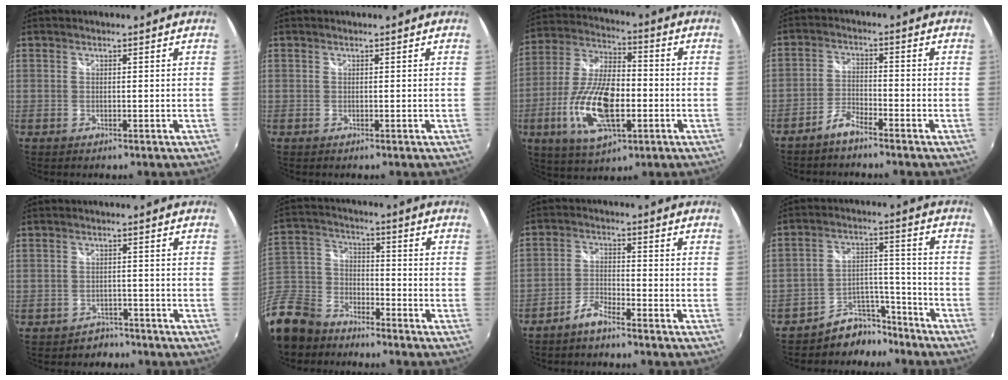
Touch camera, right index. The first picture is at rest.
{"total": 0.0}
{"total": 17.2, "force": [-4.9, 7.4, 14.7], "torque": [-0.308, -0.009, -0.087]}
{"total": 3.6, "force": [-3.1, 0.7, 1.7], "torque": [-0.051, 0.007, -0.064]}
{"total": 3.9, "force": [-3.0, 2.4, -0.4], "torque": [0.002, 0.013, -0.043]}
{"total": 17.6, "force": [-11.8, 10.9, 7.1], "torque": [-0.209, 0.008, -0.217]}
{"total": 3.8, "force": [-3.3, 0.7, 1.8], "torque": [-0.052, 0.008, -0.068]}
{"total": 8.8, "force": [-7.6, 4.4, 0.5], "torque": [-0.001, 0.051, -0.120]}